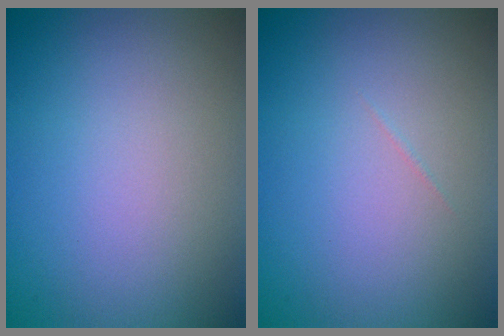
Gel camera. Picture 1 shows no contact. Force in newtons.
{"total": 0.0}